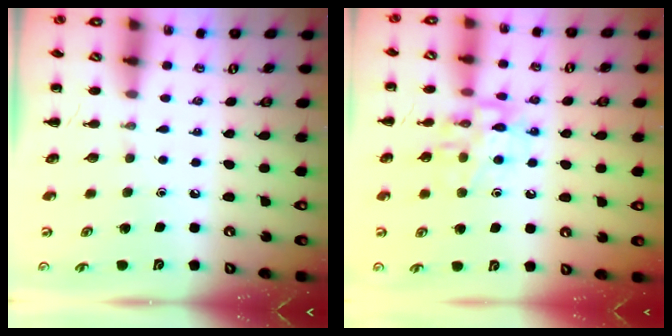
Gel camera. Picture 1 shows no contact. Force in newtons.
{"total": 11.8, "press": 11.8, "slide": 1.2}